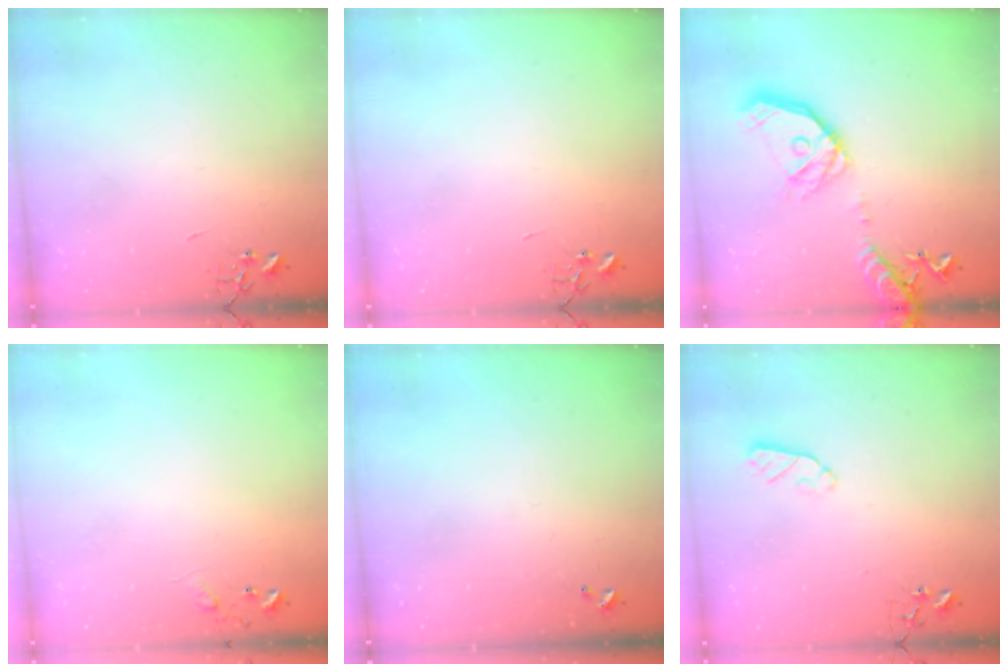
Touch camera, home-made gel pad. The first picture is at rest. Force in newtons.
{"total": 0.0}
{"total": 17.9, "press": 17.7, "slide": 2.6}
{"total": 8.0, "press": 8.0, "slide": 0.4}
{"total": 0.0}
{"total": 5.5, "press": 5.5, "slide": 0.5}